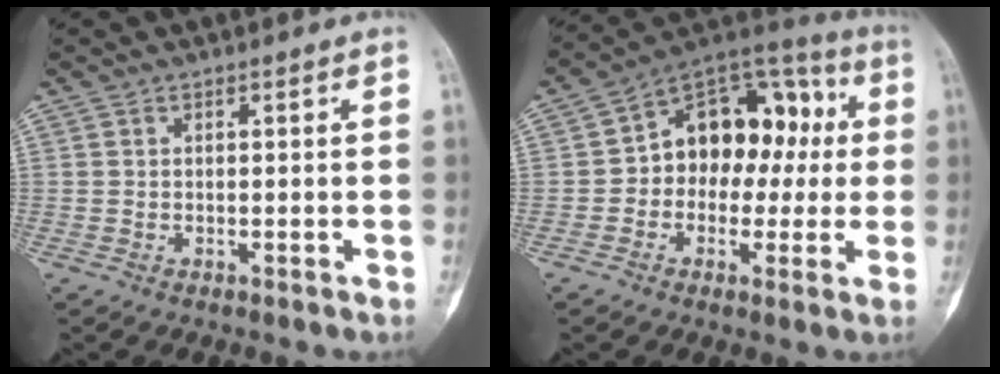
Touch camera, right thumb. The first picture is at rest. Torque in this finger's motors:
{"motor_torque": [0.23, 0.34, 0.50, -0.38, 0.07]}